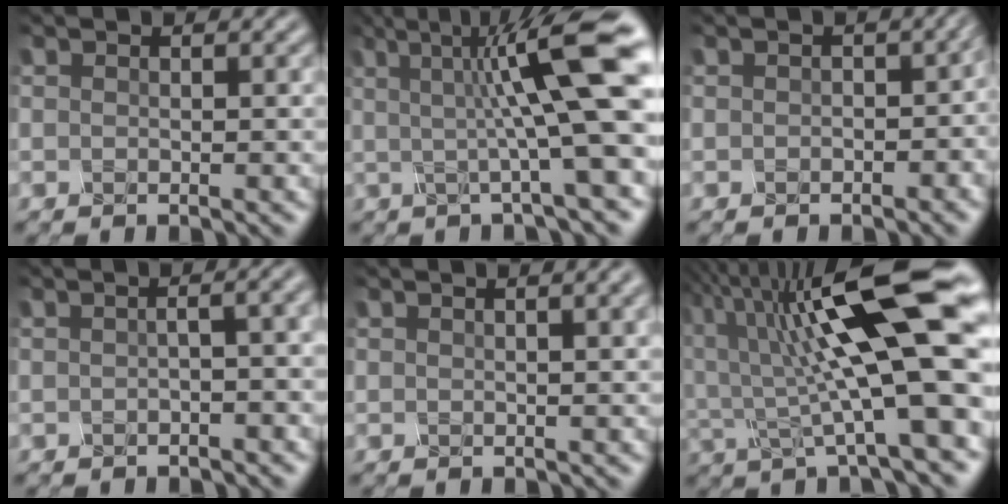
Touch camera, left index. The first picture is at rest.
{"total": 9.1, "force": [0.9, 1.2, 9.0], "torque": [-0.121, 0.009, 0.025]}
{"total": 3.5, "force": [-0.8, 2.1, 2.8], "torque": [-0.017, 0.001, 0.005]}
{"total": 5.5, "force": [0.6, 2.8, 4.7], "torque": [-0.028, 0.037, -0.008]}
{"total": 6.6, "force": [3.2, 3.1, 4.9], "torque": [-0.023, 0.046, 0.025]}
{"total": 12.4, "force": [1.8, 2.4, 12.0], "torque": [-0.203, 0.007, 0.042]}